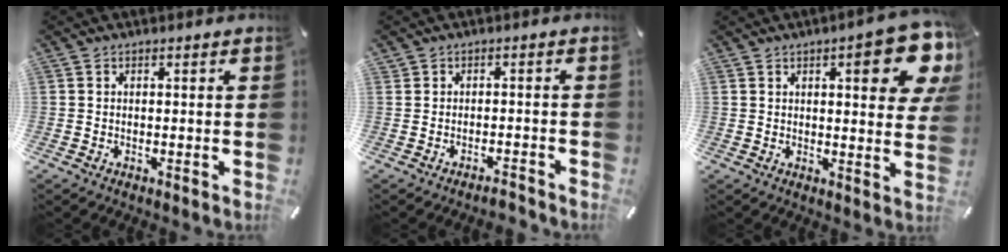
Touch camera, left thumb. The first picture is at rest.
{"total": 2.4, "force": [-2.2, 0.9, 0.6], "torque": [-0.010, 0.015, -0.044]}
{"total": 14.2, "force": [6.6, 4.4, 11.8], "torque": [-0.144, -0.037, 0.100]}